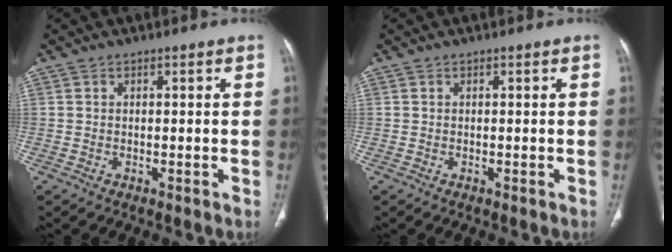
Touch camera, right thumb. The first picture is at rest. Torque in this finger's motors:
{"motor_torque": [0.00, 0.00, 0.00, 0.00, 0.02]}